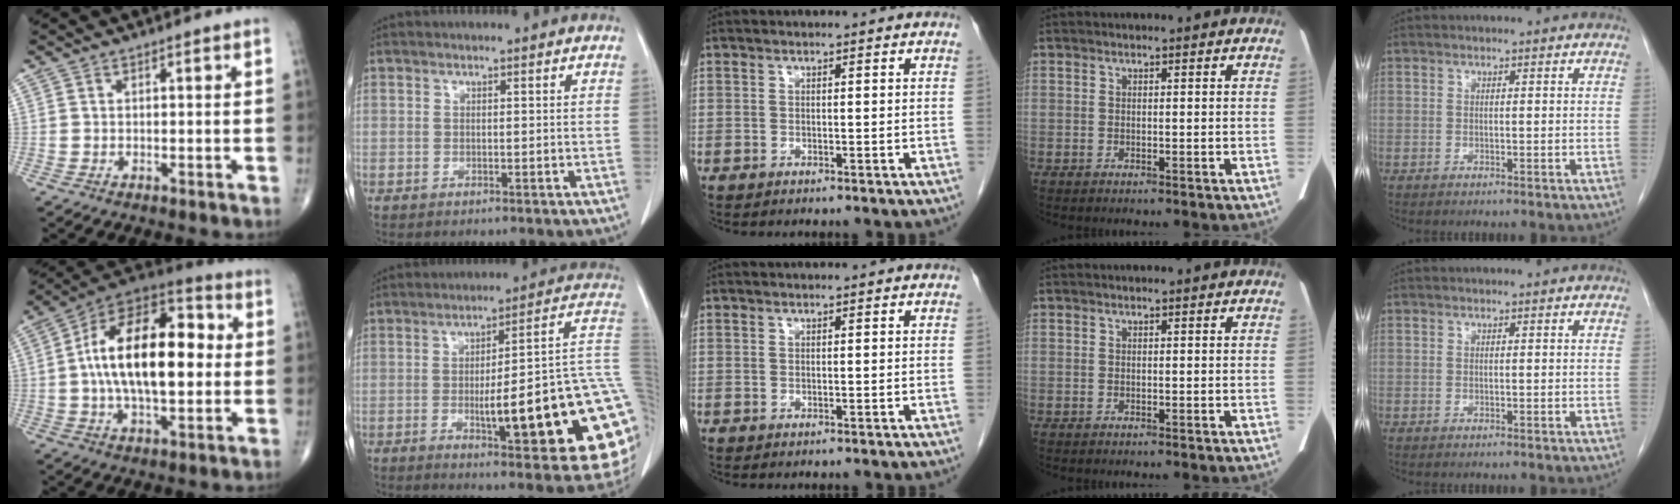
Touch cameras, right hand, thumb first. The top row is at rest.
{"thumb": {"total": 21.7, "force": [0.8, 10.9, 18.7], "torque": [-0.297, 0.031, 0.004]}, "index": {"total": 25.5, "force": [-3.6, 3.8, 25.0], "torque": [-0.232, 0.006, -0.046]}}